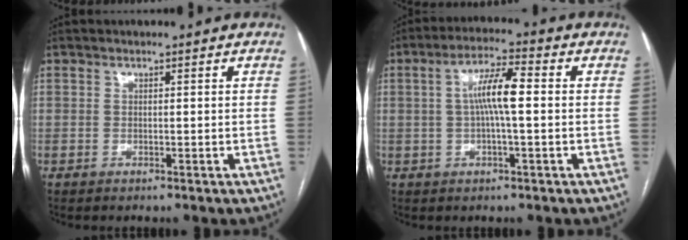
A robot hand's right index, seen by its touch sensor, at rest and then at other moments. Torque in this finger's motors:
{"motor_torque": [0.32, 0.00, 0.59, 0.16]}